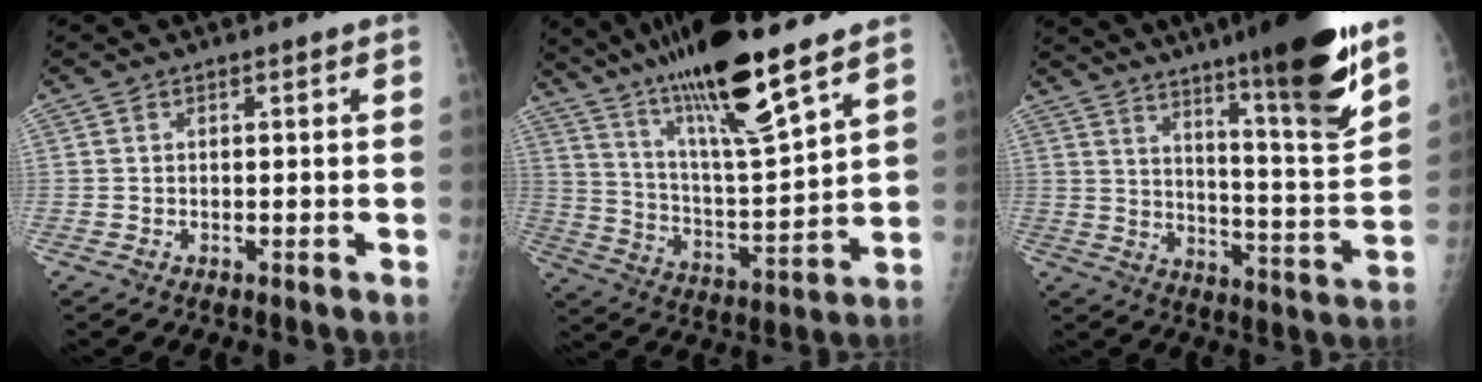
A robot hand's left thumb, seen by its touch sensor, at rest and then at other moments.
{"total": 21.0, "force": [14.7, 2.7, 14.7], "torque": [-0.251, -0.063, 0.266]}
{"total": 21.5, "force": [14.5, 1.9, 15.7], "torque": [-0.208, -0.078, 0.222]}